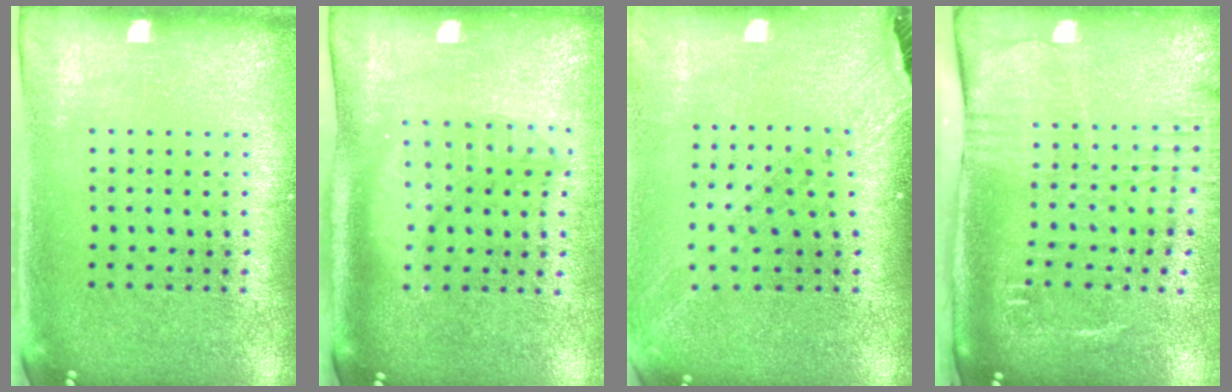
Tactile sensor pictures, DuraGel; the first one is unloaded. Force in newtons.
{"total": 1.8, "press": 1.5, "slide": 1.0}
{"total": 1.5, "press": 1.4, "slide": 0.3}
{"total": 2.8, "press": 2.1, "slide": 1.7}